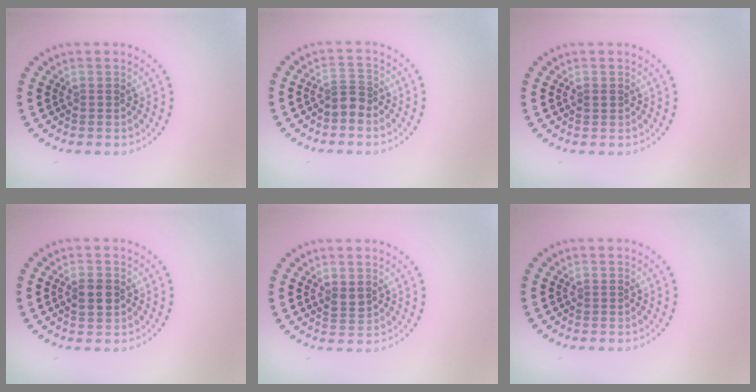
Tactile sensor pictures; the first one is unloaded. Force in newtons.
{"total": 2.0, "press": 1.5, "slide": 1.2}
{"total": 0.7, "press": 0.7, "slide": 0.1}
{"total": 1.9, "press": 1.9, "slide": 0.2}
{"total": 1.2, "press": 1.2, "slide": 0.3}
{"total": 0.0}